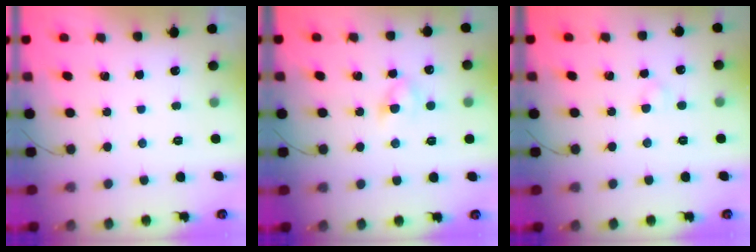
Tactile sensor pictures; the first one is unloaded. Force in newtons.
{"total": 3.5, "press": 3.3, "slide": 1.1}
{"total": 2.3, "press": 2.1, "slide": 0.8}